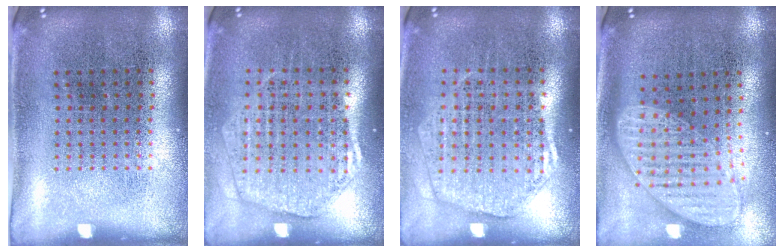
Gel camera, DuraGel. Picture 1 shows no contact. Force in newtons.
{"total": 1.9, "press": 1.7, "slide": 0.8}
{"total": 1.9, "press": 1.7, "slide": 0.8}
{"total": 2.0, "press": 1.5, "slide": 1.2}